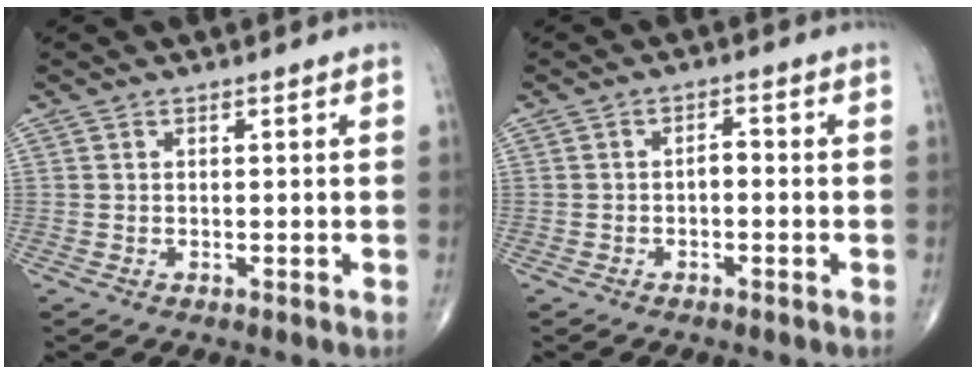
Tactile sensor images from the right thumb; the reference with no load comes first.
{"total": 2.0, "force": [-0.6, 1.2, 1.5], "torque": [-0.014, 0.012, -0.014]}